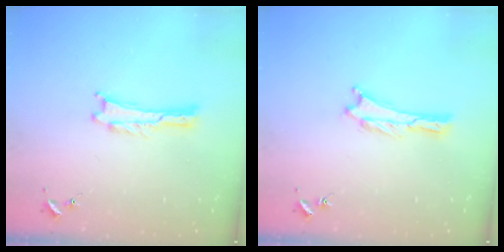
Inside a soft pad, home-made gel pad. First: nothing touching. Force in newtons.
{"total": 0.0}